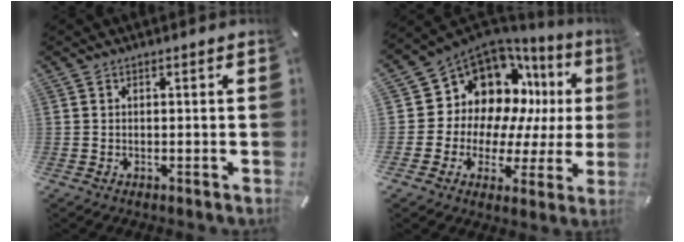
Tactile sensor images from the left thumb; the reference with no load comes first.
{"total": 13.5, "force": [6.9, 10.3, 5.3], "torque": [-0.091, -0.083, 0.136]}